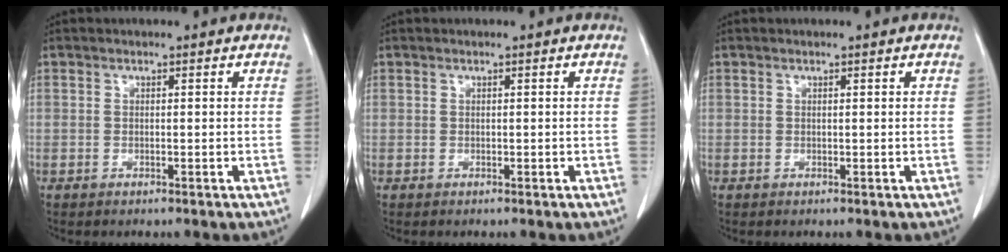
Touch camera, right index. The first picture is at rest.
{"total": 0.0}
{"total": 0.0}